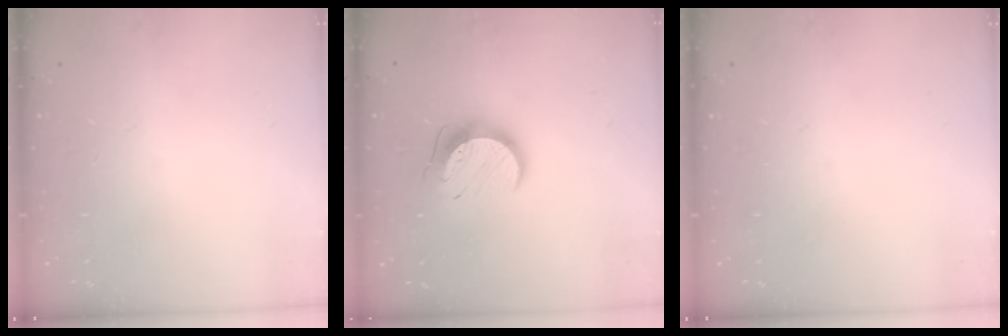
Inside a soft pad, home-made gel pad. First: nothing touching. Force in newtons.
{"total": 11.2, "press": 11.2, "slide": 0.6}
{"total": 0.0}